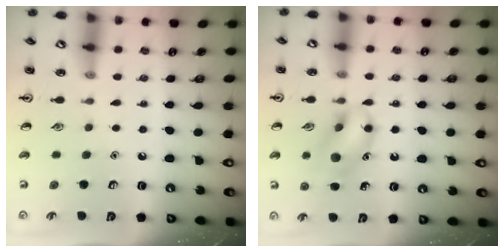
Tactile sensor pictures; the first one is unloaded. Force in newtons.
{"total": 12.5, "press": 12.4, "slide": 1.0}